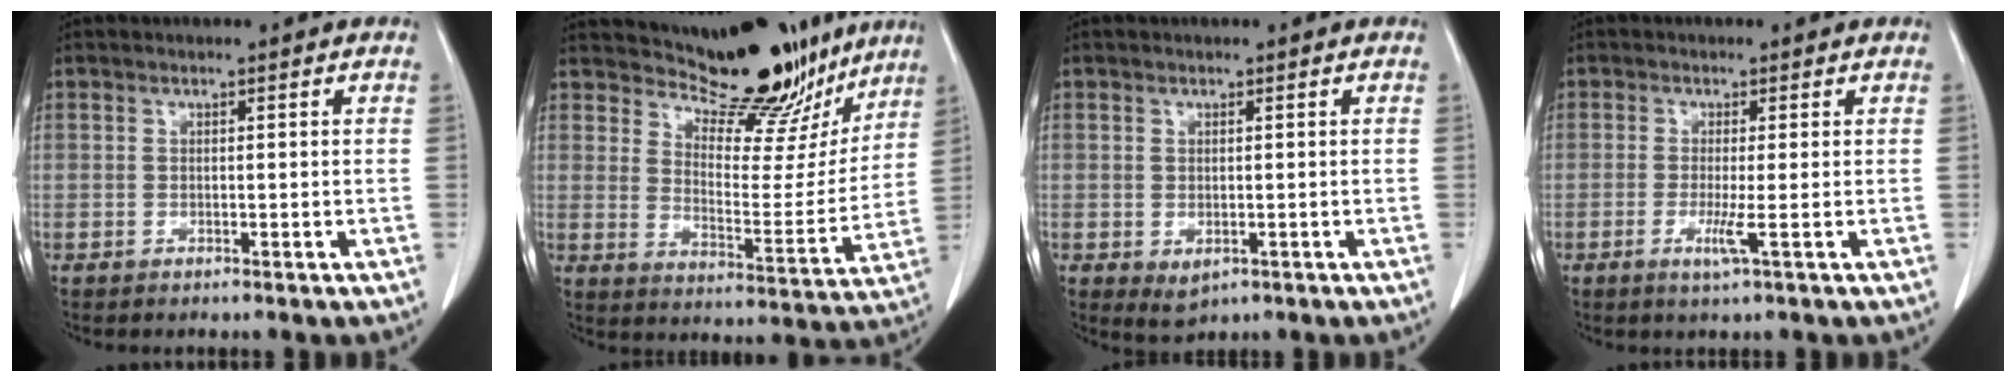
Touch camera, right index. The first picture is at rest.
{"total": 15.3, "force": [13.7, 4.5, 5.3], "torque": [-0.060, -0.042, 0.191]}
{"total": 2.3, "force": [-0.6, 1.6, 1.6], "torque": [-0.025, -0.005, 0.004]}
{"total": 2.8, "force": [-0.8, -0.4, 2.7], "torque": [-0.055, -0.008, -0.016]}